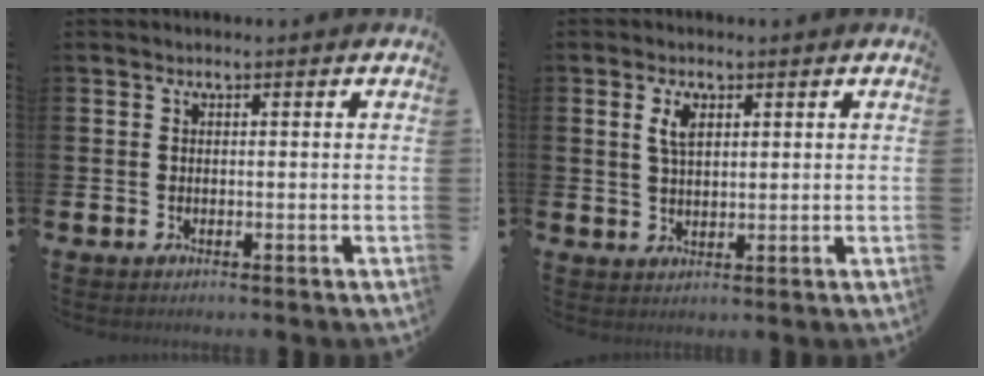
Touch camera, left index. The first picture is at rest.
{"total": 3.0, "force": [1.7, 1.4, 1.9], "torque": [-0.019, -0.005, 0.026]}